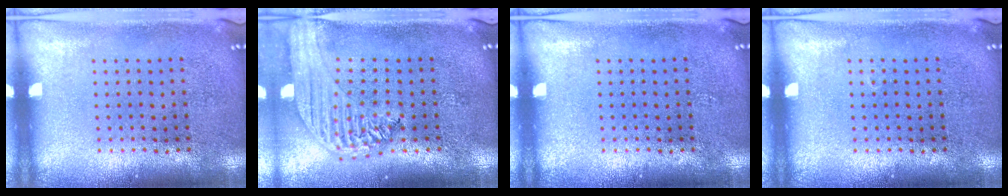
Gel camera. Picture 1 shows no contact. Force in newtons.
{"total": 2.2, "press": 2.0, "slide": 1.0}
{"total": 0.0}
{"total": 0.0}